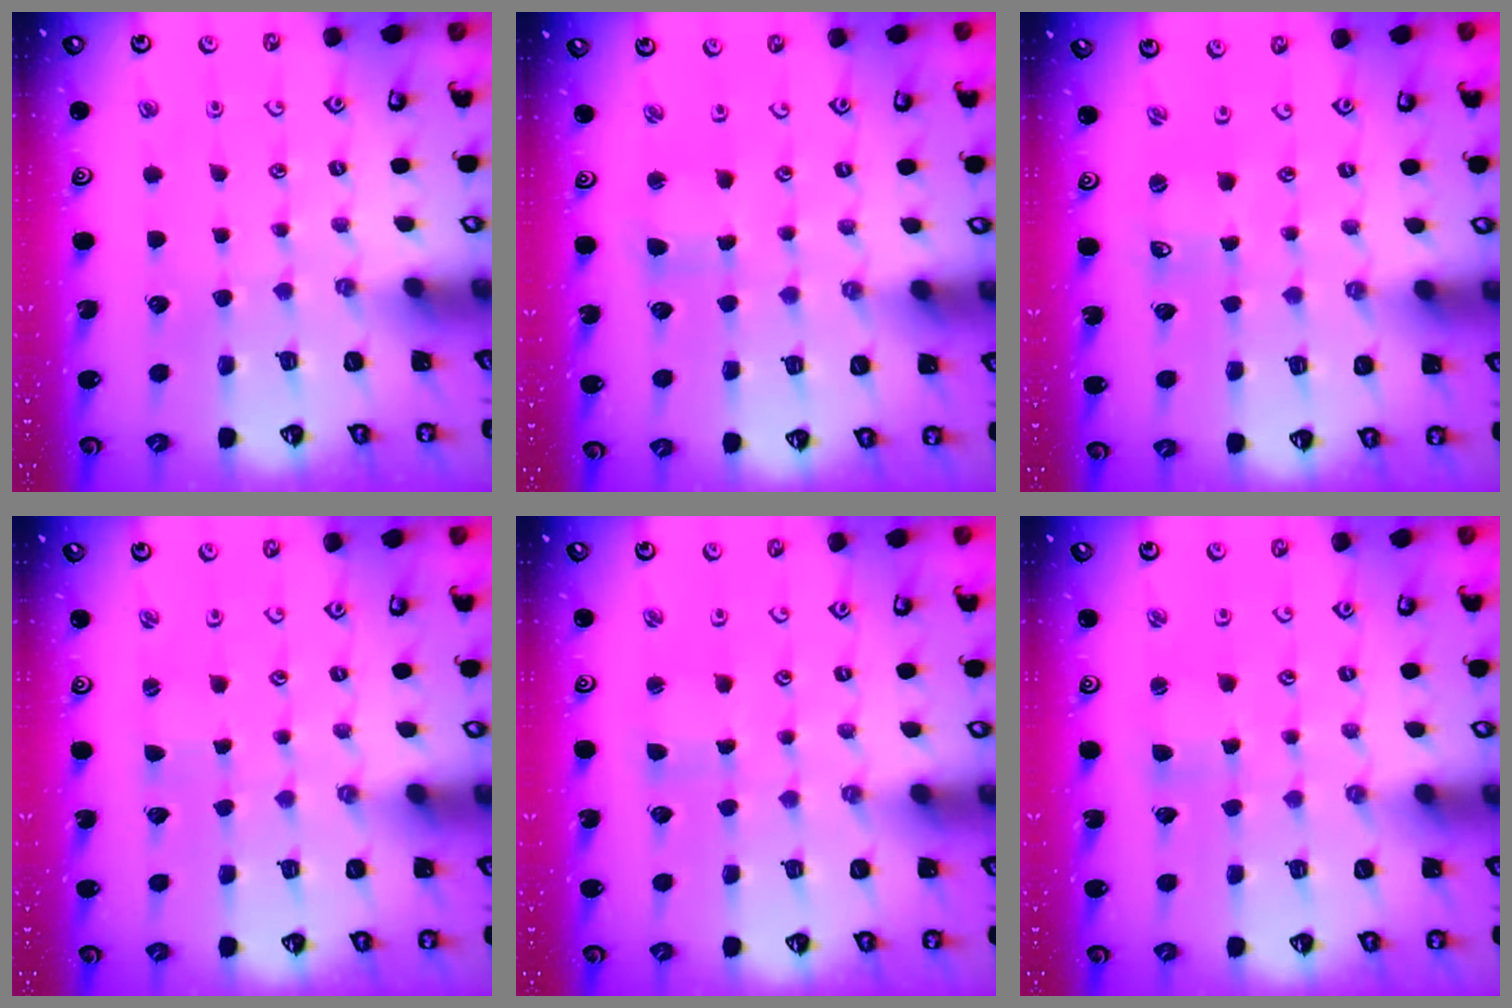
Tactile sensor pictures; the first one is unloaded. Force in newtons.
{"total": 2.7, "press": 2.7, "slide": 0.2}
{"total": 0.0}
{"total": 0.9, "press": 0.9, "slide": 0.2}
{"total": 2.8, "press": 2.8, "slide": 0.2}
{"total": 2.5, "press": 2.5, "slide": 0.1}